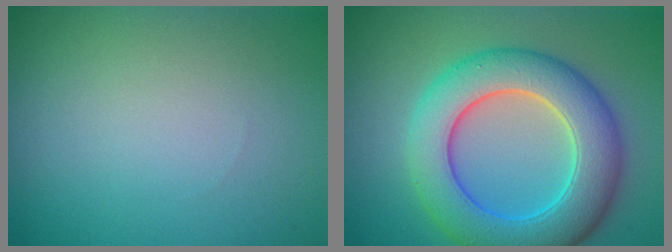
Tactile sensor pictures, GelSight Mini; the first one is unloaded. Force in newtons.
{"total": 8.9, "press": 8.9, "slide": 0.5}